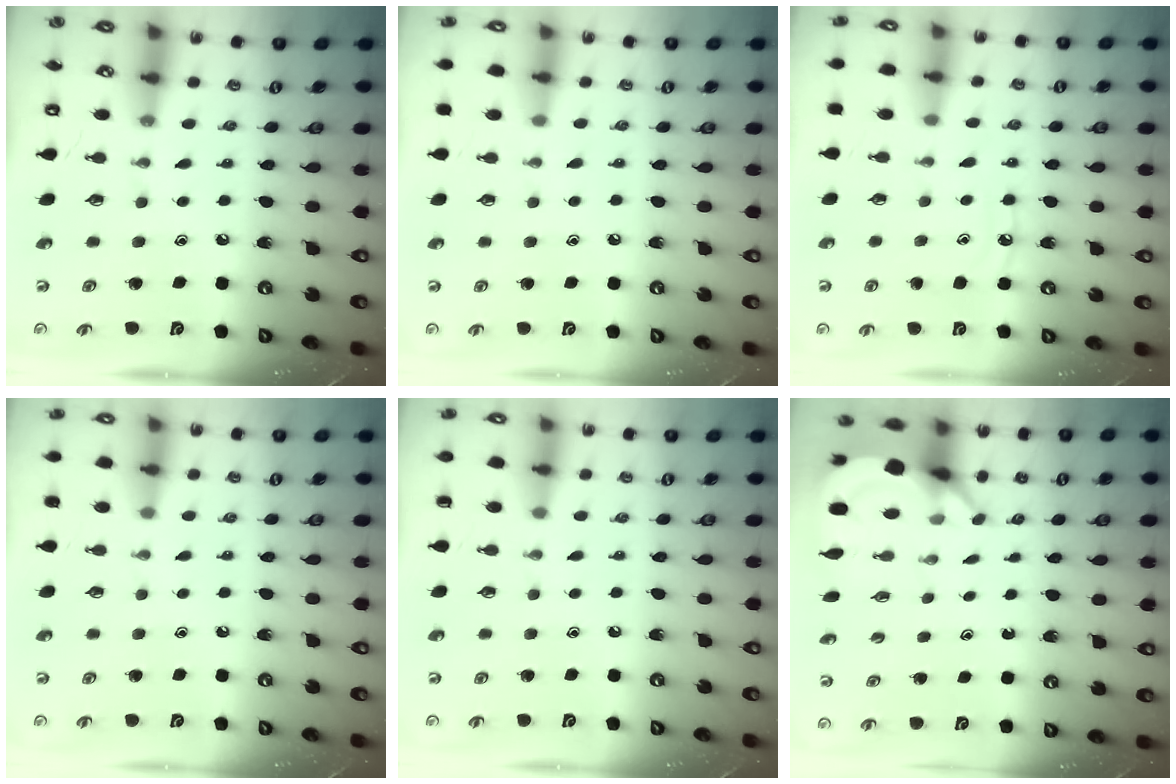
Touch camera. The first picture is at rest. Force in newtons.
{"total": 2.9, "press": 2.8, "slide": 0.4}
{"total": 6.8, "press": 6.8, "slide": 0.5}
{"total": 0.0}
{"total": 0.0}
{"total": 4.0, "press": 4.0, "slide": 0.2}